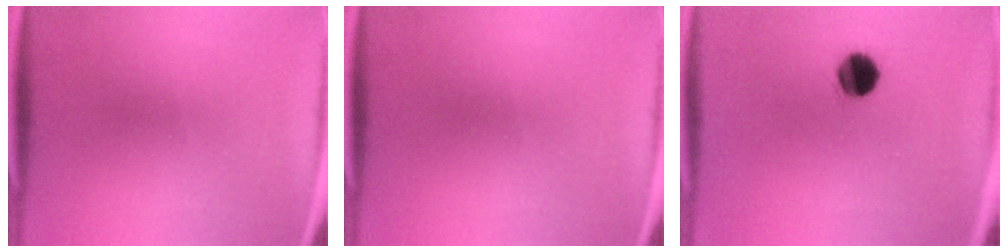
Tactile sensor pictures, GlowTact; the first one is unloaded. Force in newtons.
{"total": 0.0}
{"total": 7.6}